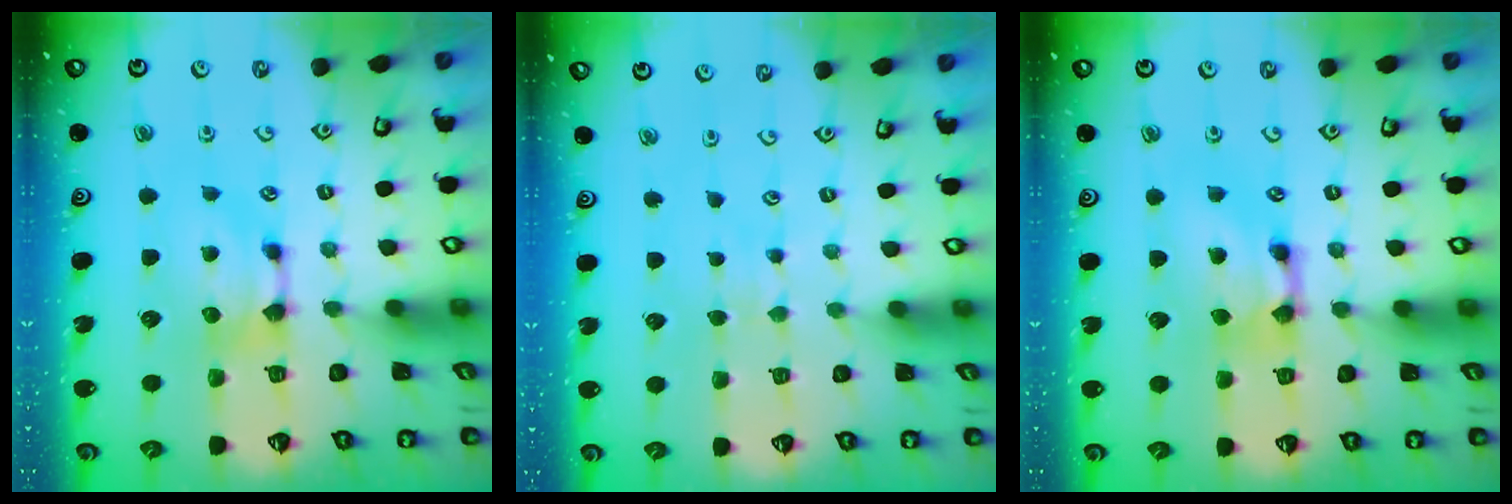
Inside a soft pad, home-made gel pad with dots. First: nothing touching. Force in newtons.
{"total": 3.7, "press": 3.7, "slide": 0.3}
{"total": 2.6, "press": 2.6, "slide": 0.2}